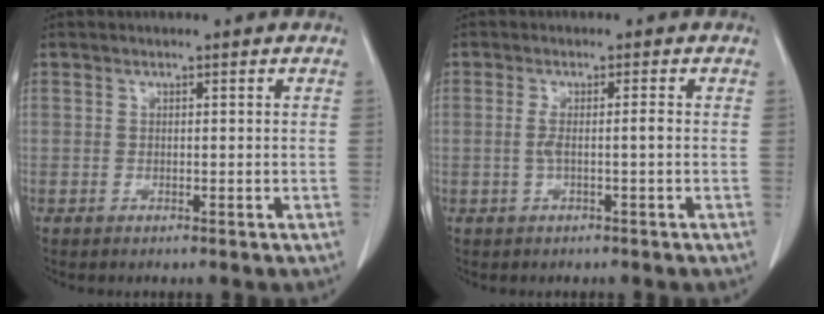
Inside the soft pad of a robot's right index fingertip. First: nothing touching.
{"total": 2.3, "force": [-0.4, -0.1, 2.3], "torque": [-0.046, 0.004, -0.005]}